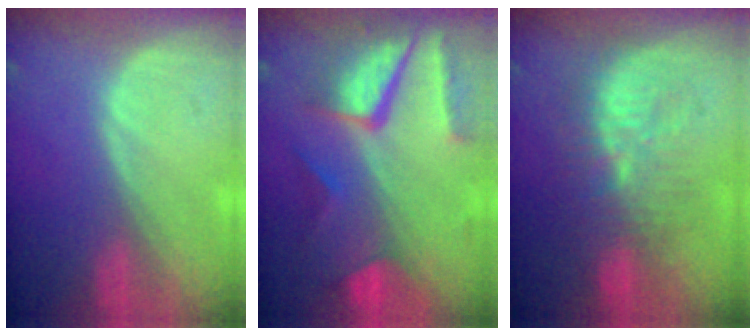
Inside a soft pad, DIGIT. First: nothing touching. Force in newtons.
{"total": 10.4, "press": 8.8, "slide": 5.5}
{"total": 9.2, "press": 8.9, "slide": 2.1}